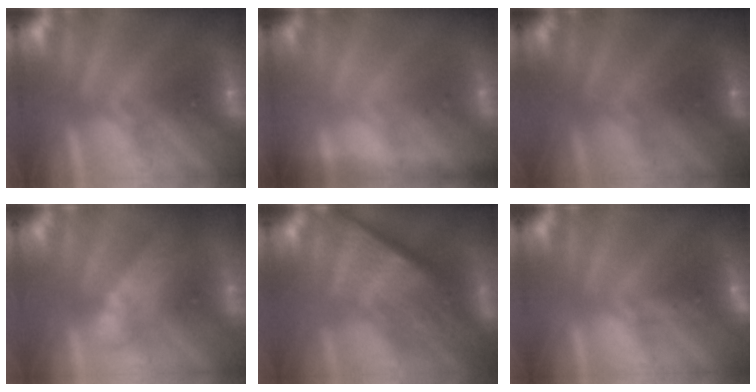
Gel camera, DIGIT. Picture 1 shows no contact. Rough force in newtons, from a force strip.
{"total": 1.7}
{"total": 1.8}
{"total": 9.6}
{"total": 9.4}
{"total": 3.0}